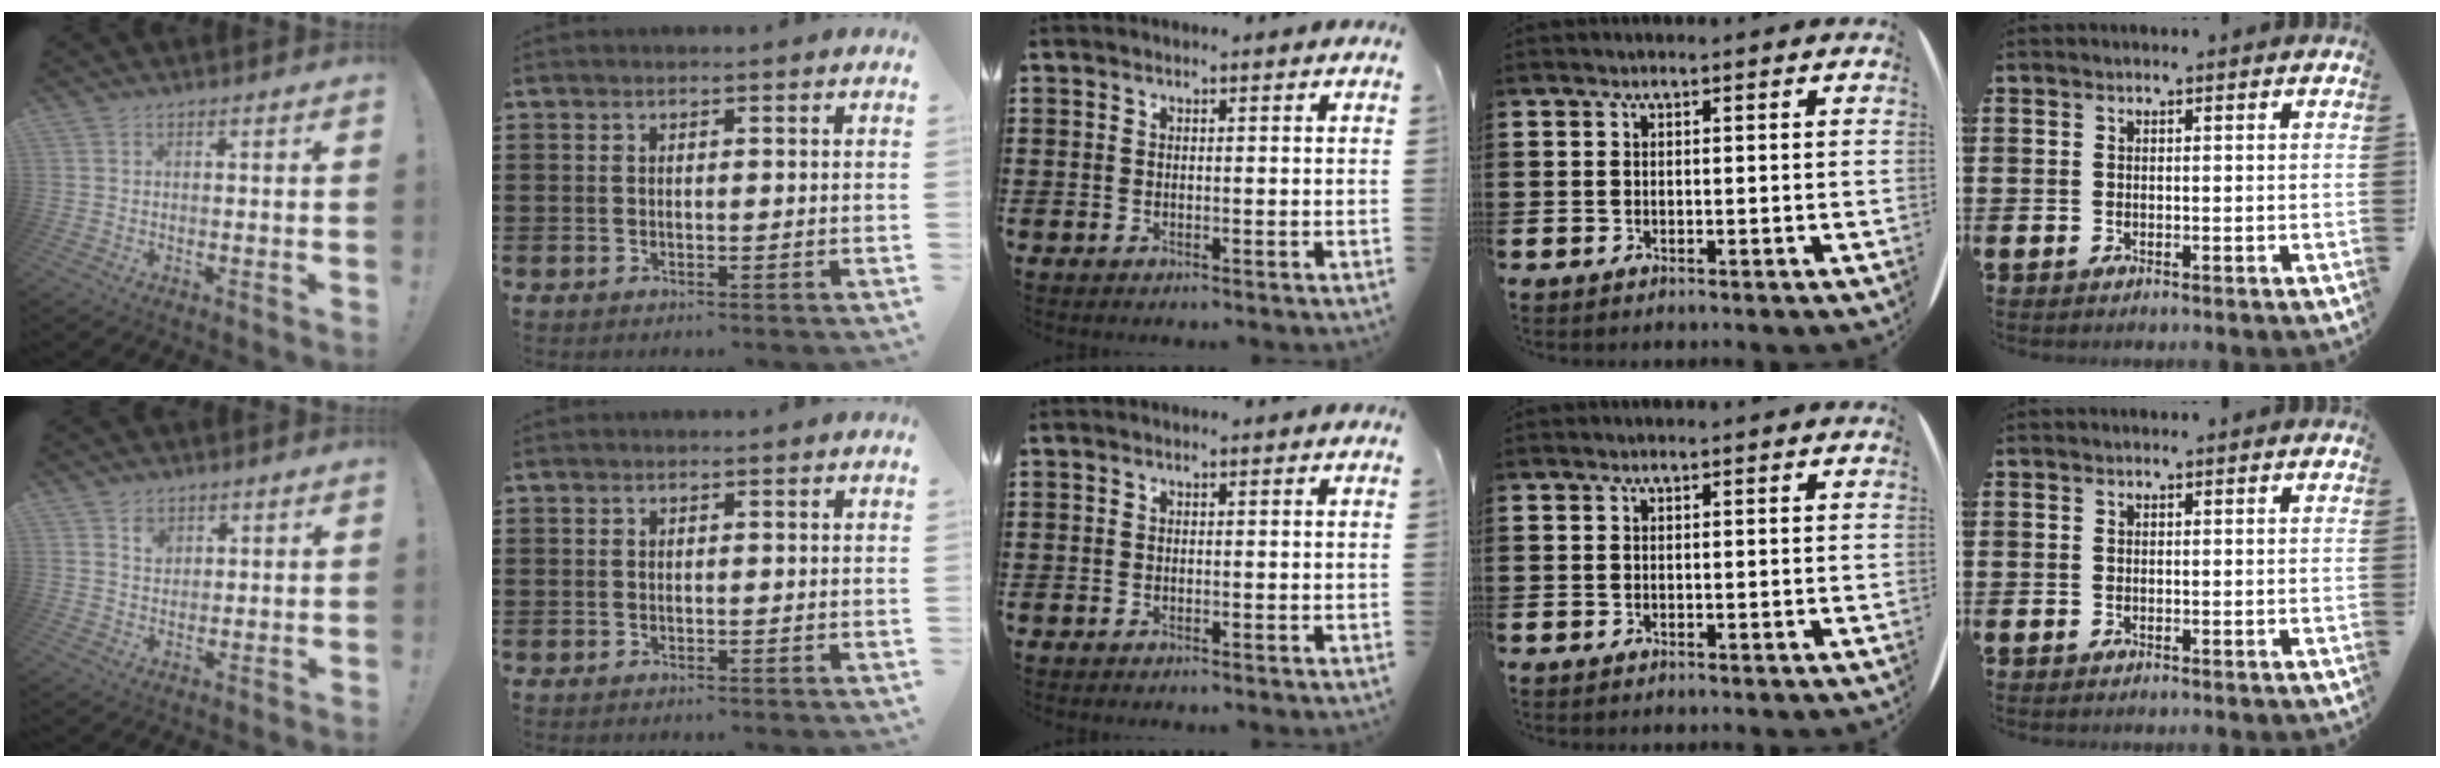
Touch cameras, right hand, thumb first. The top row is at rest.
{"thumb": {"total": 3.4, "force": [2.0, 2.5, 0.9], "torque": [0.005, -0.014, 0.031]}}